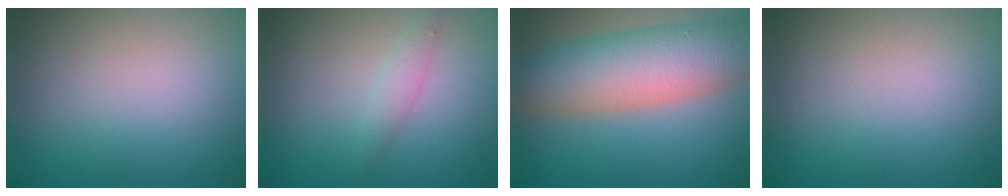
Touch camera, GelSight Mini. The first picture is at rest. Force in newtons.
{"total": 1.4, "press": 1.4, "slide": 0.1}
{"total": 8.4, "press": 8.4, "slide": 0.3}
{"total": 0.0}